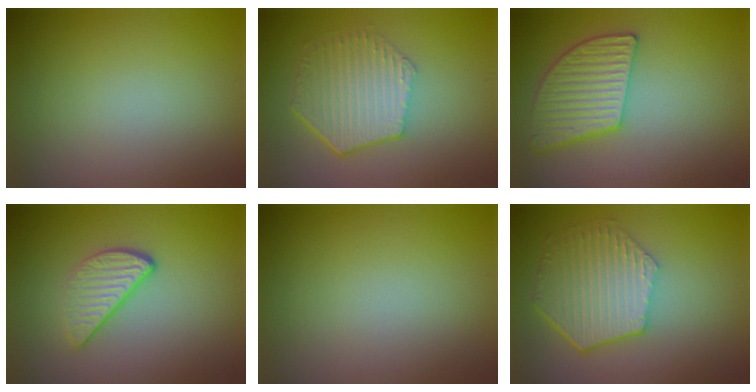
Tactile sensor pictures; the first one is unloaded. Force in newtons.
{"total": 5.5, "press": 4.2, "slide": 3.6}
{"total": 4.8, "press": 4.3, "slide": 2.1}
{"total": 3.2, "press": 2.6, "slide": 2.0}
{"total": 0.0}
{"total": 6.4, "press": 5.0, "slide": 4.0}